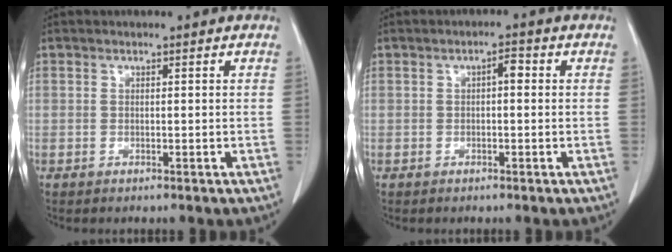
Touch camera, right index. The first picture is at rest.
{"total": 1.9, "force": [0.2, 0.7, 1.7], "torque": [-0.025, 0.008, 0.002]}